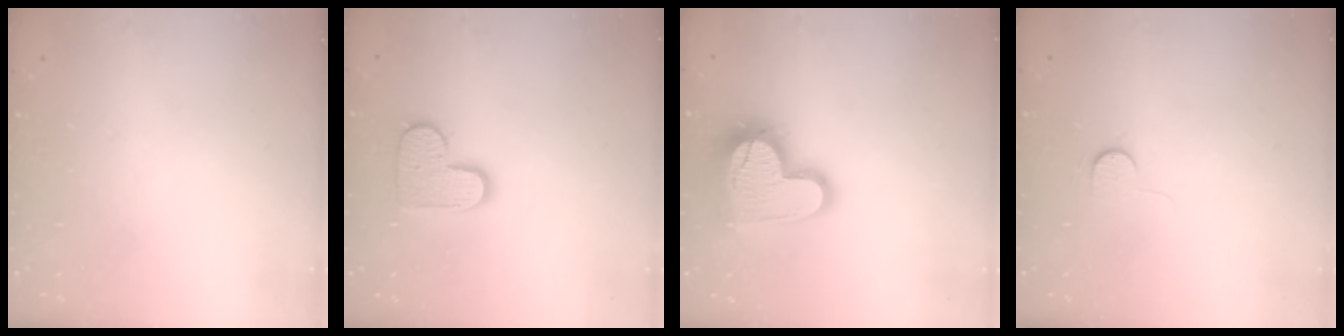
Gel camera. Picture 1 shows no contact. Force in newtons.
{"total": 10.6, "press": 10.6, "slide": 0.7}
{"total": 18.4, "press": 18.4, "slide": 1.4}
{"total": 5.0, "press": 5.0, "slide": 0.5}